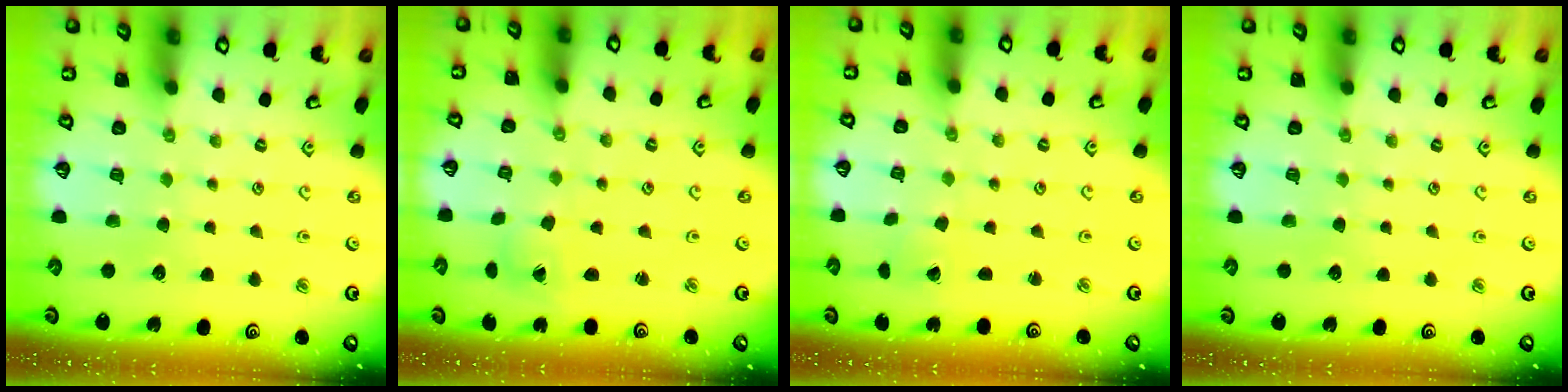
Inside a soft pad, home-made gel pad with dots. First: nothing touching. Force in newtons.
{"total": 2.1, "press": 2.1, "slide": 0.2}
{"total": 0.6, "press": 0.6, "slide": 0.1}
{"total": 0.0}